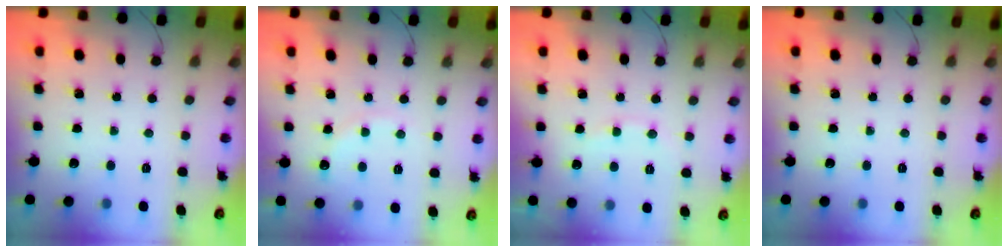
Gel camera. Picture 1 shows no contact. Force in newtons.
{"total": 5.8, "press": 5.6, "slide": 1.4}
{"total": 7.1, "press": 7.0, "slide": 1.3}
{"total": 0.0}